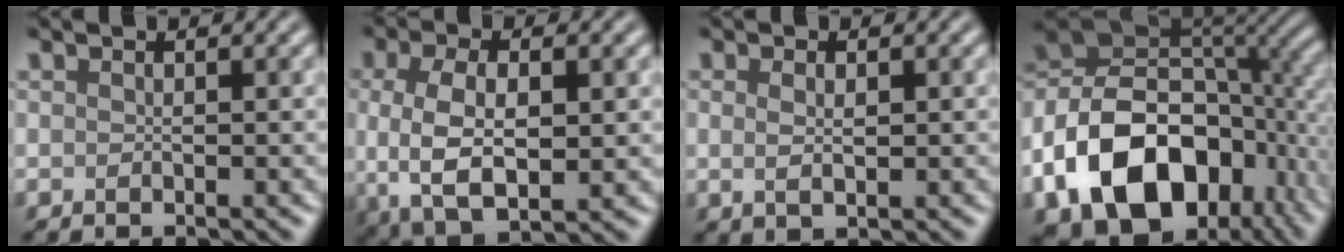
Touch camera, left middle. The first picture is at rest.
{"total": 7.3, "force": [-0.7, 3.7, 6.2], "torque": [-0.125, -0.013, -0.008]}
{"total": 1.5, "force": [0.3, 0.7, 1.3], "torque": [-0.026, -0.002, 0.007]}
{"total": 16.9, "force": [-5.9, 11.7, 10.7], "torque": [-0.204, -0.013, -0.104]}